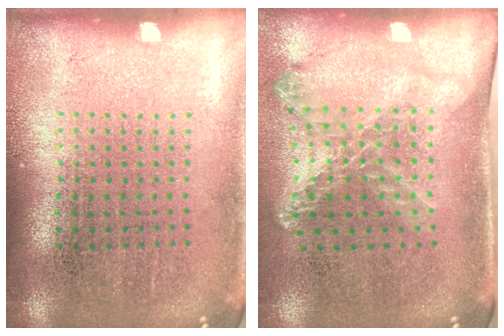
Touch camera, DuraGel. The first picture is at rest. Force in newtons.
{"total": 1.7, "press": 1.3, "slide": 1.0}